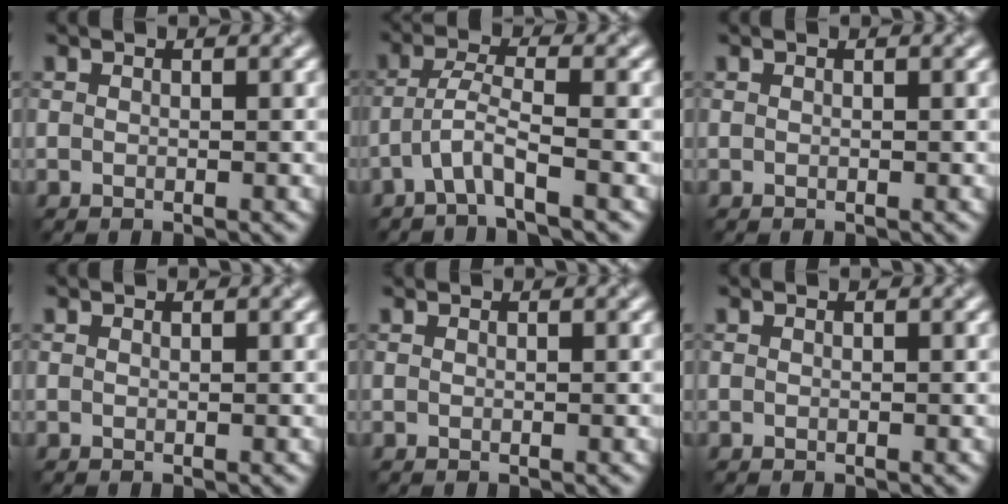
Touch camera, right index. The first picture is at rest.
{"total": 3.0, "force": [-2.2, -0.1, 2.0], "torque": [-0.042, 0.014, -0.045]}
{"total": 0.0}
{"total": 0.0}
{"total": 0.6, "force": [0.6, 0.1, 0.1], "torque": [-0.005, 0.000, 0.007]}
{"total": 0.0}